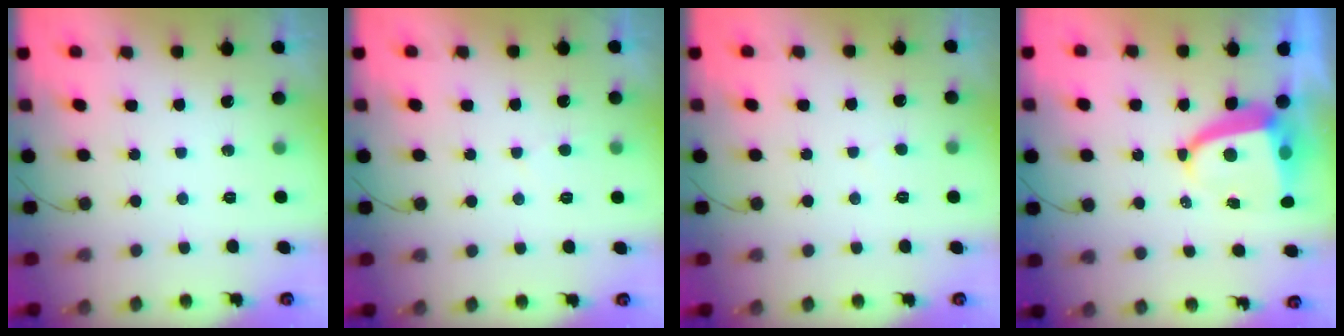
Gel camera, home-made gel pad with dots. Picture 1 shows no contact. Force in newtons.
{"total": 2.5, "press": 2.5, "slide": 0.2}
{"total": 2.1, "press": 2.1, "slide": 0.1}
{"total": 6.4, "press": 6.3, "slide": 0.9}